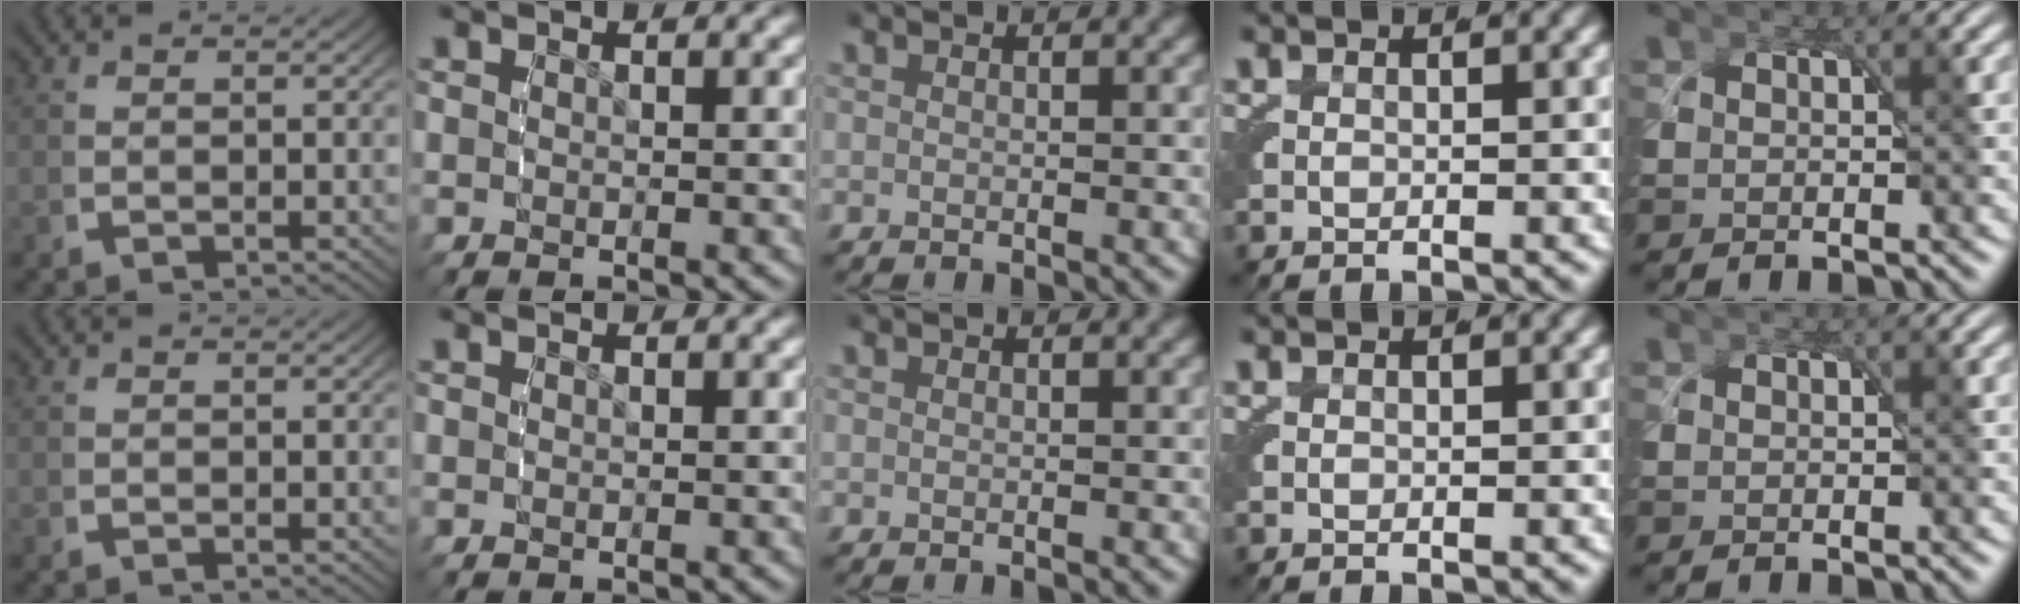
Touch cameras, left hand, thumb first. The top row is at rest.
{}